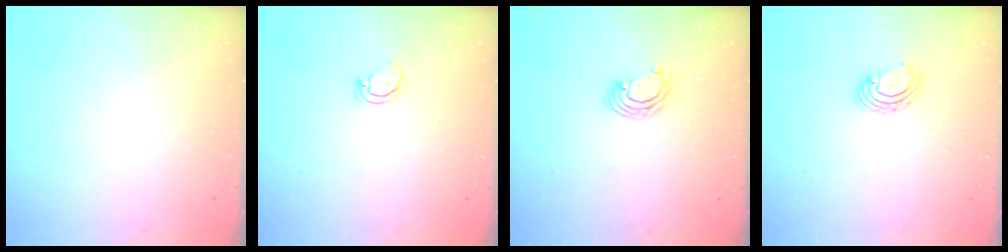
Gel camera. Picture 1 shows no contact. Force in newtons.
{"total": 3.0, "press": 3.0, "slide": 0.2}
{"total": 3.1, "press": 3.1, "slide": 0.1}
{"total": 3.4, "press": 3.3, "slide": 0.5}